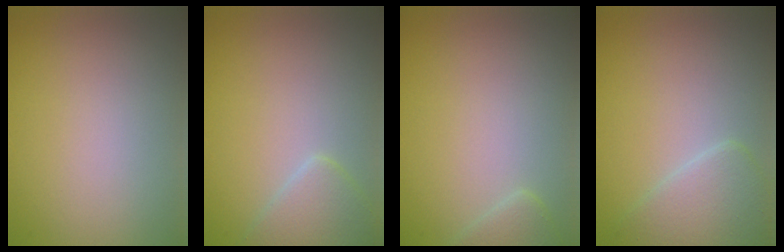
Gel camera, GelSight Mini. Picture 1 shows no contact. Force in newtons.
{"total": 2.7, "press": 2.7, "slide": 0.1}
{"total": 0.9, "press": 0.9, "slide": 0.1}
{"total": 3.5, "press": 3.5, "slide": 0.1}